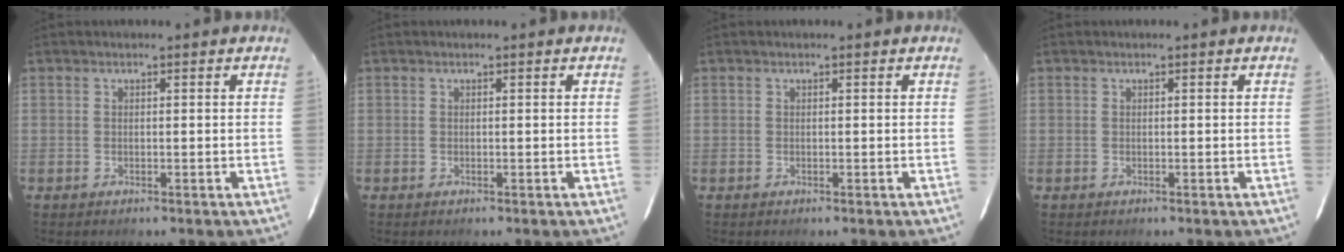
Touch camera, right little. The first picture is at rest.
{"total": 0.0}
{"total": 0.0}
{"total": 0.0}